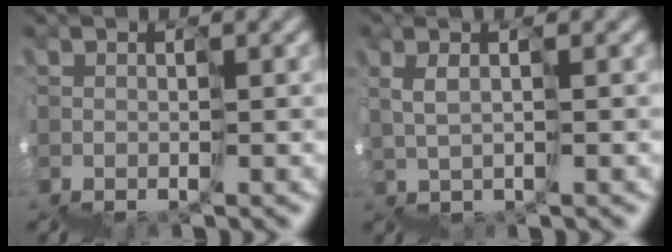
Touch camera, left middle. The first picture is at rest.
{"total": 2.7, "force": [2.6, 0.0, 0.6], "torque": [0.012, 0.028, 0.044]}